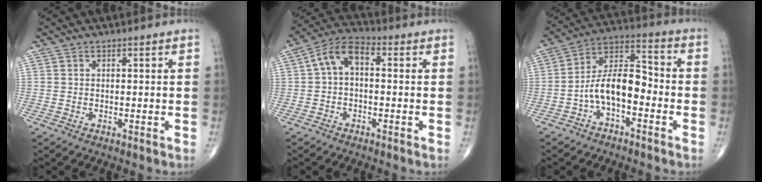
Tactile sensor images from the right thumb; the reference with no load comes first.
{"total": 7.6, "force": [0.6, 4.4, 6.1], "torque": [-0.107, 0.030, -0.003]}
{"total": 11.8, "force": [-3.4, 5.8, 9.7], "torque": [-0.166, 0.058, -0.072]}